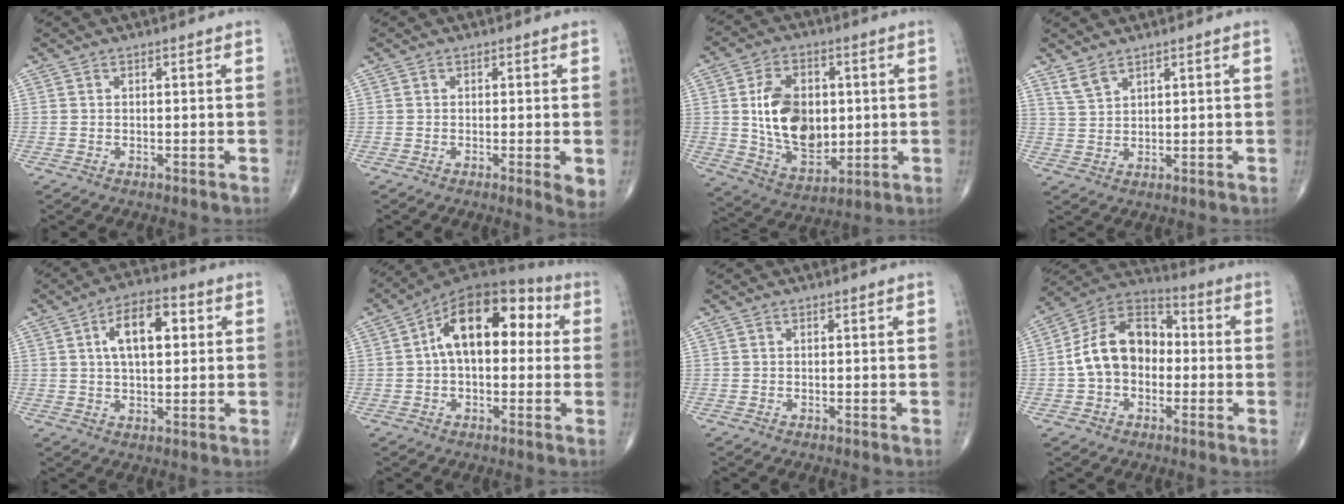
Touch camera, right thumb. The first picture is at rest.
{"total": 3.0, "force": [-0.5, 0.5, 2.9], "torque": [-0.046, -0.011, -0.012]}
{"total": 15.3, "force": [1.2, 10.2, 11.4], "torque": [-0.160, -0.011, 0.032]}
{"total": 3.5, "force": [3.0, 1.2, 1.3], "torque": [-0.024, -0.017, 0.066]}
{"total": 10.8, "force": [2.8, 5.4, 9.0], "torque": [-0.130, 0.012, 0.040]}
{"total": 16.5, "force": [2.8, 9.4, 13.2], "torque": [-0.176, 0.046, 0.032]}
{"total": 0.0}
{"total": 14.0, "force": [-1.0, 10.0, 9.8], "torque": [-0.149, 0.043, -0.031]}